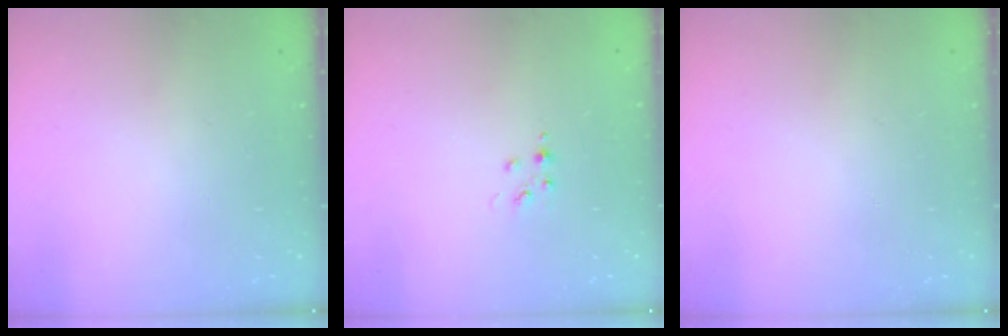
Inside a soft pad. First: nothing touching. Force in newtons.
{"total": 4.3, "press": 4.2, "slide": 0.6}
{"total": 0.0}